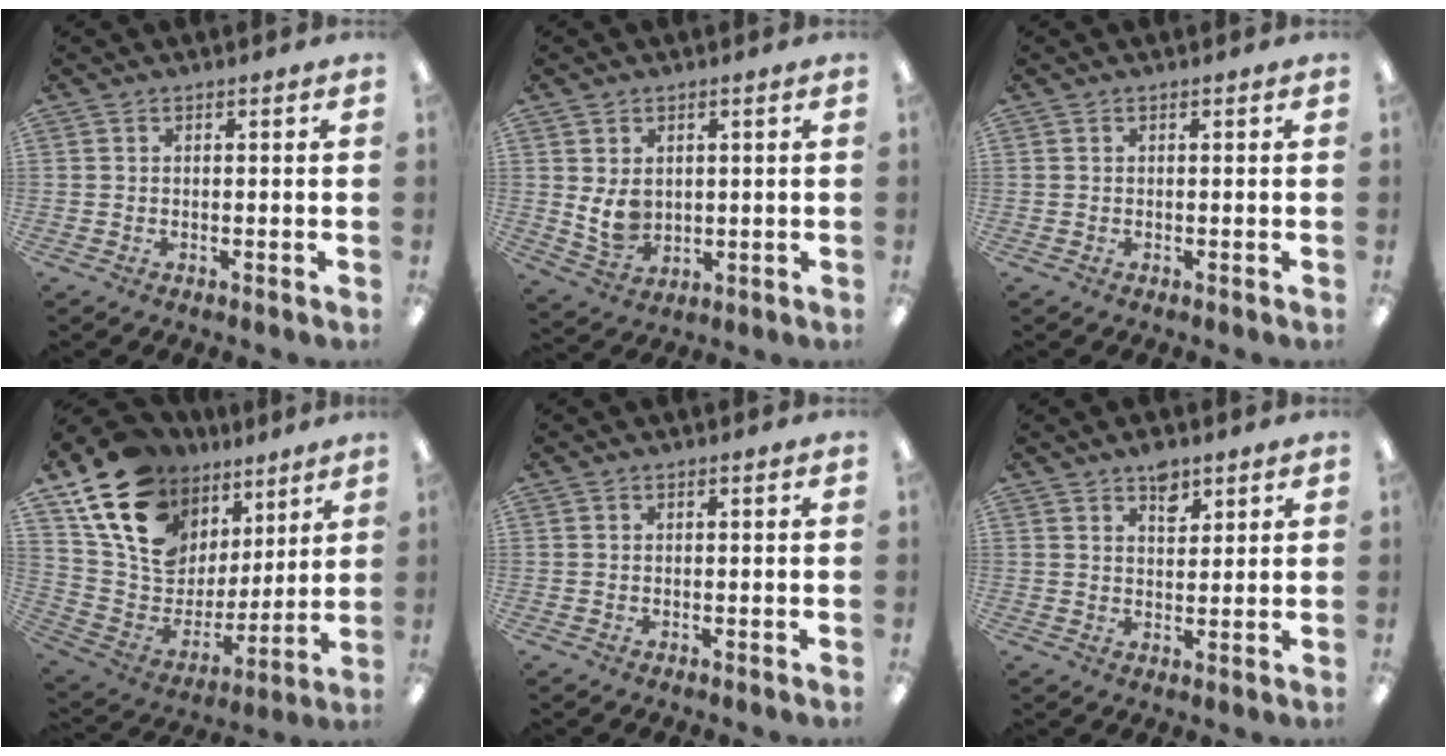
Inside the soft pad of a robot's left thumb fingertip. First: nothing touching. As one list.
[{"total": 6.4, "force": [1.4, 4.7, 4.0], "torque": [-0.083, -0.007, 0.025]}, {"total": 0.0}, {"total": 19.6, "force": [11.4, 13.2, 8.8], "torque": [-0.170, -0.054, 0.219]}, {"total": 0.0}, {"total": 5.2, "force": [3.6, 2.8, 2.5], "torque": [-0.017, -0.019, 0.058]}]